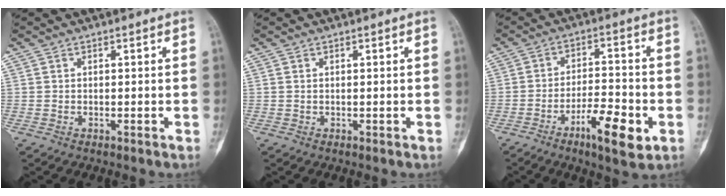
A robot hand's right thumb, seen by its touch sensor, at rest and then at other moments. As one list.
[{"total": 0.0}, {"total": 10.7, "force": [-4.8, 3.2, 9.0], "torque": [-0.142, 0.022, -0.077]}]